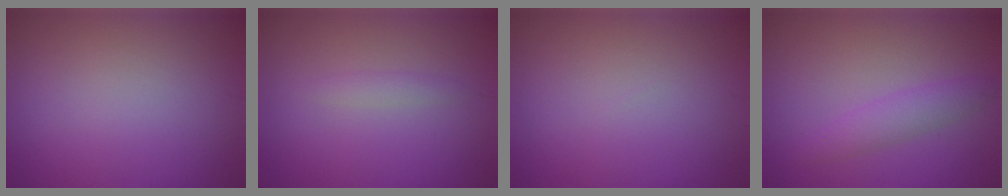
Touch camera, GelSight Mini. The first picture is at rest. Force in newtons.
{"total": 1.0, "press": 1.0, "slide": 0.1}
{"total": 0.0}
{"total": 2.1, "press": 2.1, "slide": 0.0}